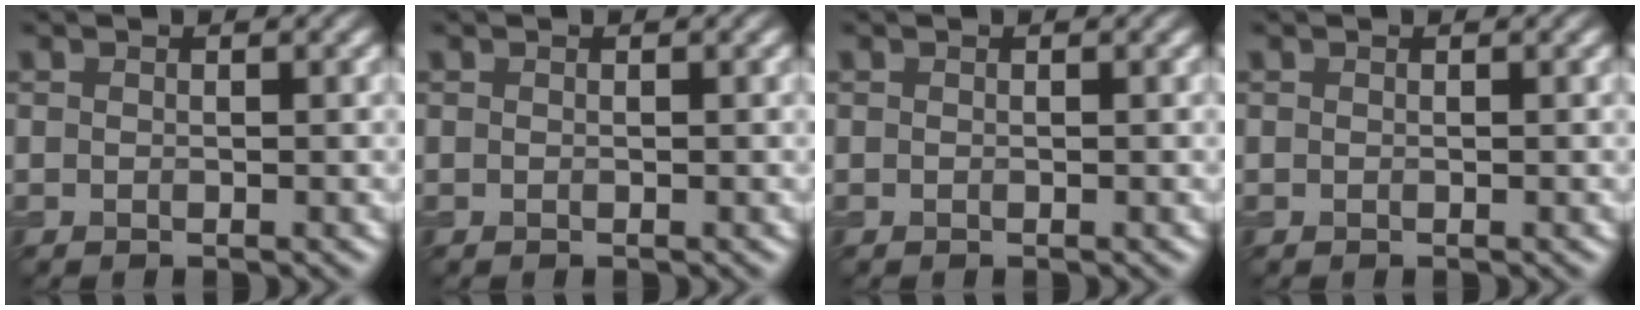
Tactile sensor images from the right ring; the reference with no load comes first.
{"total": 0.0}
{"total": 0.0}
{"total": 0.0}